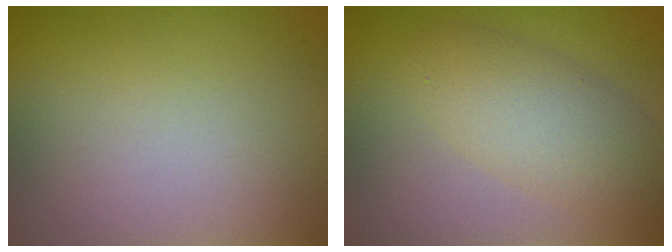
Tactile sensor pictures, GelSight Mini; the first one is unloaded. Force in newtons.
{"total": 4.9, "press": 4.9, "slide": 0.2}